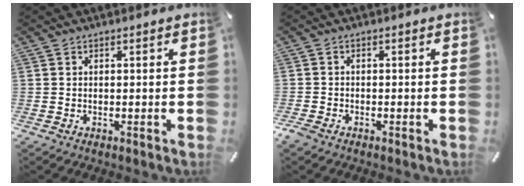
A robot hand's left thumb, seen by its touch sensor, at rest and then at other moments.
{"total": 1.4, "force": [-1.1, 0.6, 0.5], "torque": [-0.014, 0.001, -0.024]}